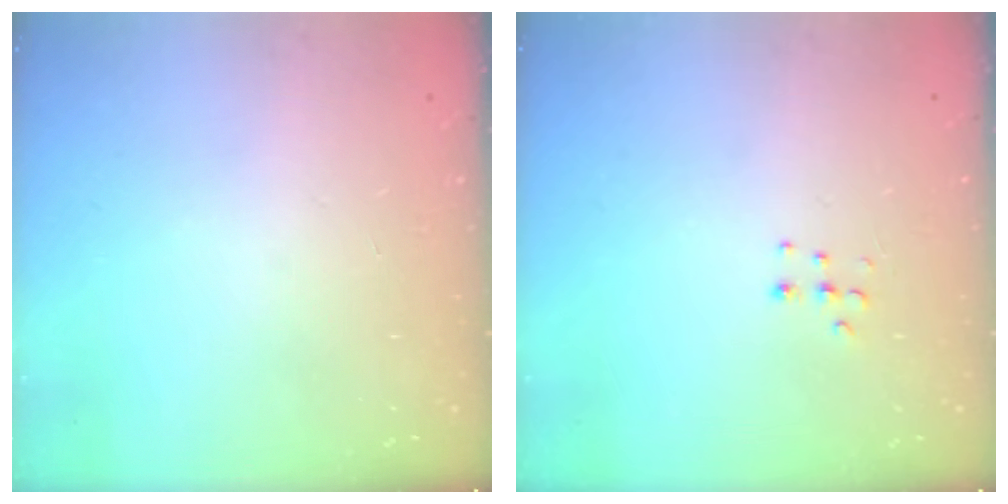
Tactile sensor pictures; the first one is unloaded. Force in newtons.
{"total": 5.4, "press": 5.4, "slide": 0.9}